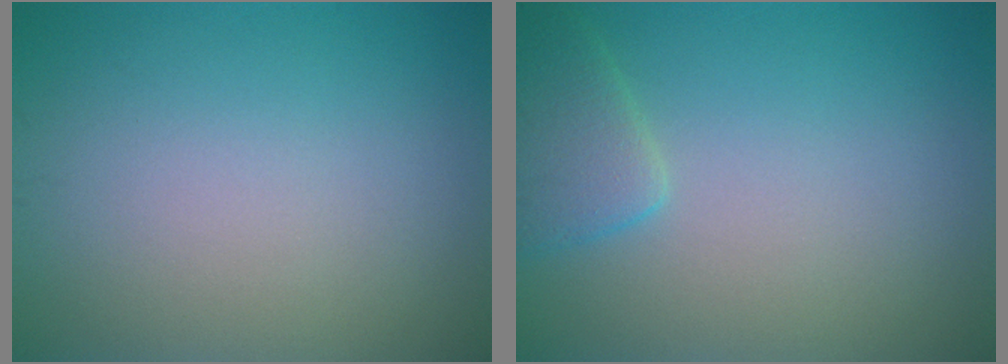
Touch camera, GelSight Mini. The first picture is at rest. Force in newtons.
{"total": 2.8, "press": 2.7, "slide": 0.3}